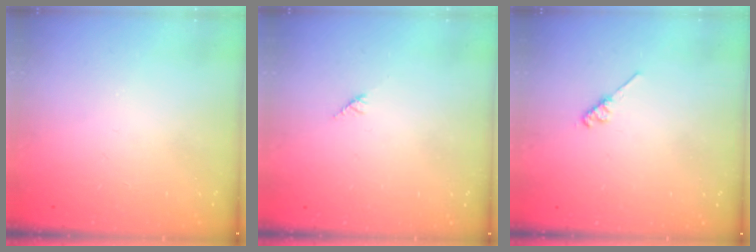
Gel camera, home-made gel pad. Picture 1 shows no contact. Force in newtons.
{"total": 2.7, "press": 2.7, "slide": 0.2}
{"total": 3.3, "press": 3.2, "slide": 0.5}